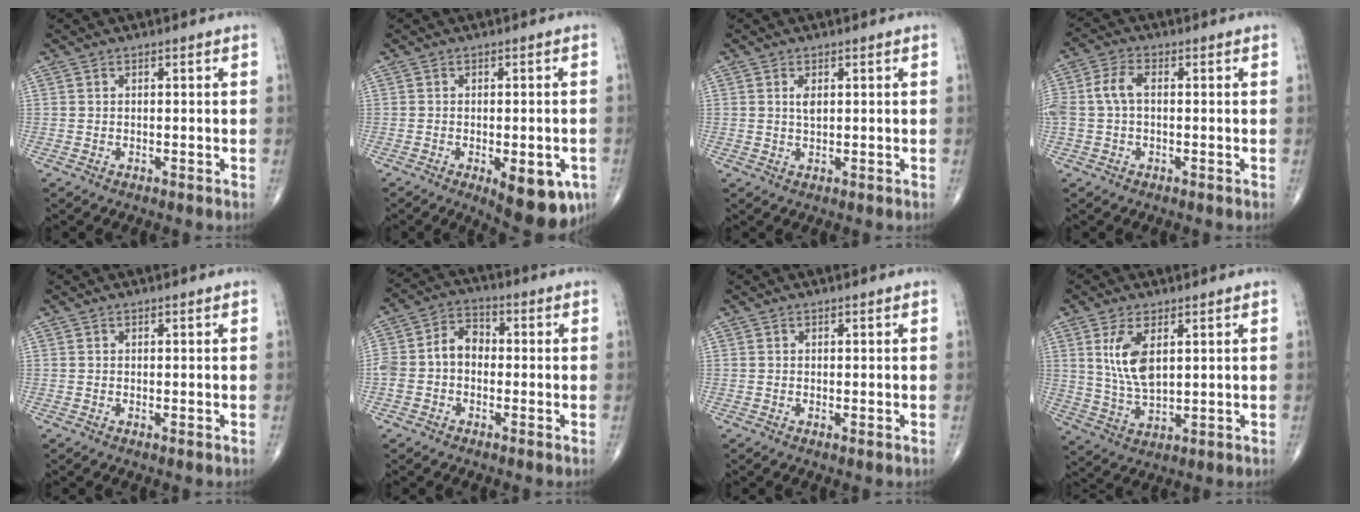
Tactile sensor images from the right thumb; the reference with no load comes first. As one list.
[{"total": 10.6, "force": [-4.1, 4.1, 8.9], "torque": [-0.093, -0.002, -0.044]}, {"total": 1.9, "force": [0.6, 0.9, 1.5], "torque": [-0.029, -0.003, 0.011]}, {"total": 5.7, "force": [0.2, 3.4, 4.6], "torque": [-0.113, 0.021, 0.003]}, {"total": 0.0}, {"total": 7.7, "force": [-0.9, 5.8, 5.0], "torque": [-0.085, 0.034, -0.028]}, {"total": 0.5, "force": [0.0, 0.1, 0.5], "torque": [-0.010, -0.004, -0.001]}, {"total": 8.6, "force": [2.8, 4.1, 7.0], "torque": [-0.137, -0.015, 0.063]}]